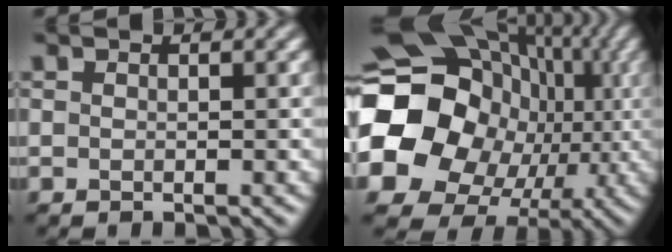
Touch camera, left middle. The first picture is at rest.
{"total": 23.0, "force": [-2.9, 21.1, 8.8], "torque": [-0.167, -0.007, -0.072]}